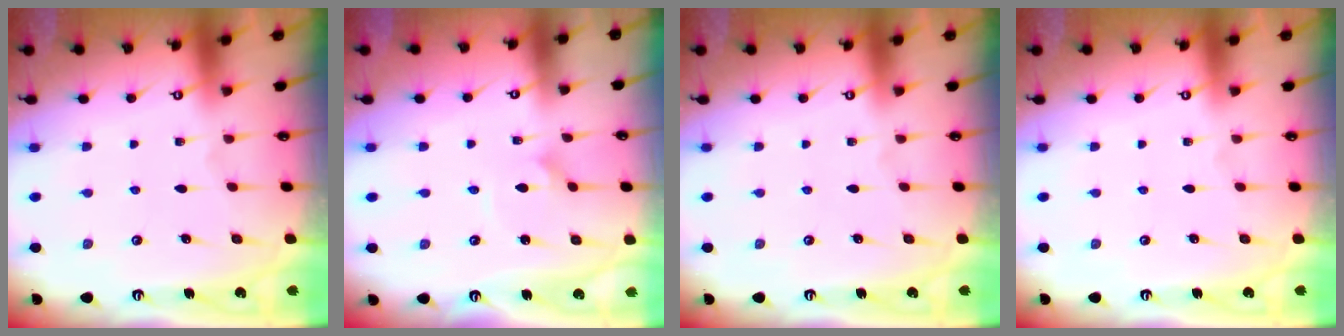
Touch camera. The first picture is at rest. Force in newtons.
{"total": 1.8, "press": 1.8, "slide": 0.1}
{"total": 0.0}
{"total": 0.0}